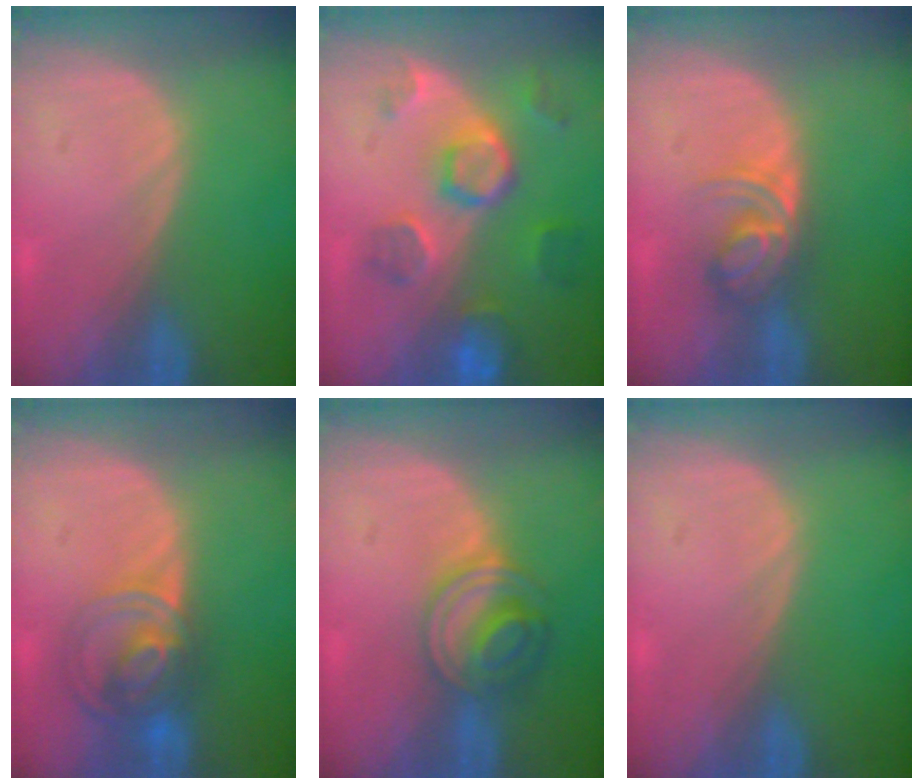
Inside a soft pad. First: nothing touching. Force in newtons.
{"total": 8.6, "press": 7.7, "slide": 3.8}
{"total": 5.7, "press": 4.8, "slide": 3.1}
{"total": 7.5, "press": 6.2, "slide": 4.1}
{"total": 5.6, "press": 5.5, "slide": 1.3}
{"total": 0.0}